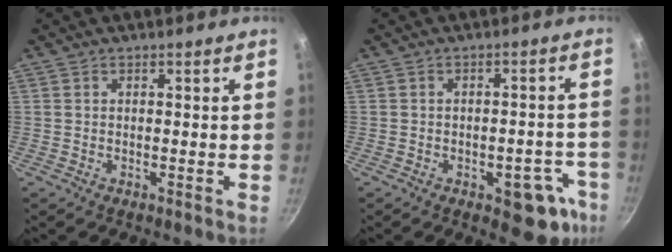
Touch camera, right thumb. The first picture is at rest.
{"total": 10.2, "force": [-4.8, 5.2, 7.3], "torque": [-0.022, 0.033, -0.052]}